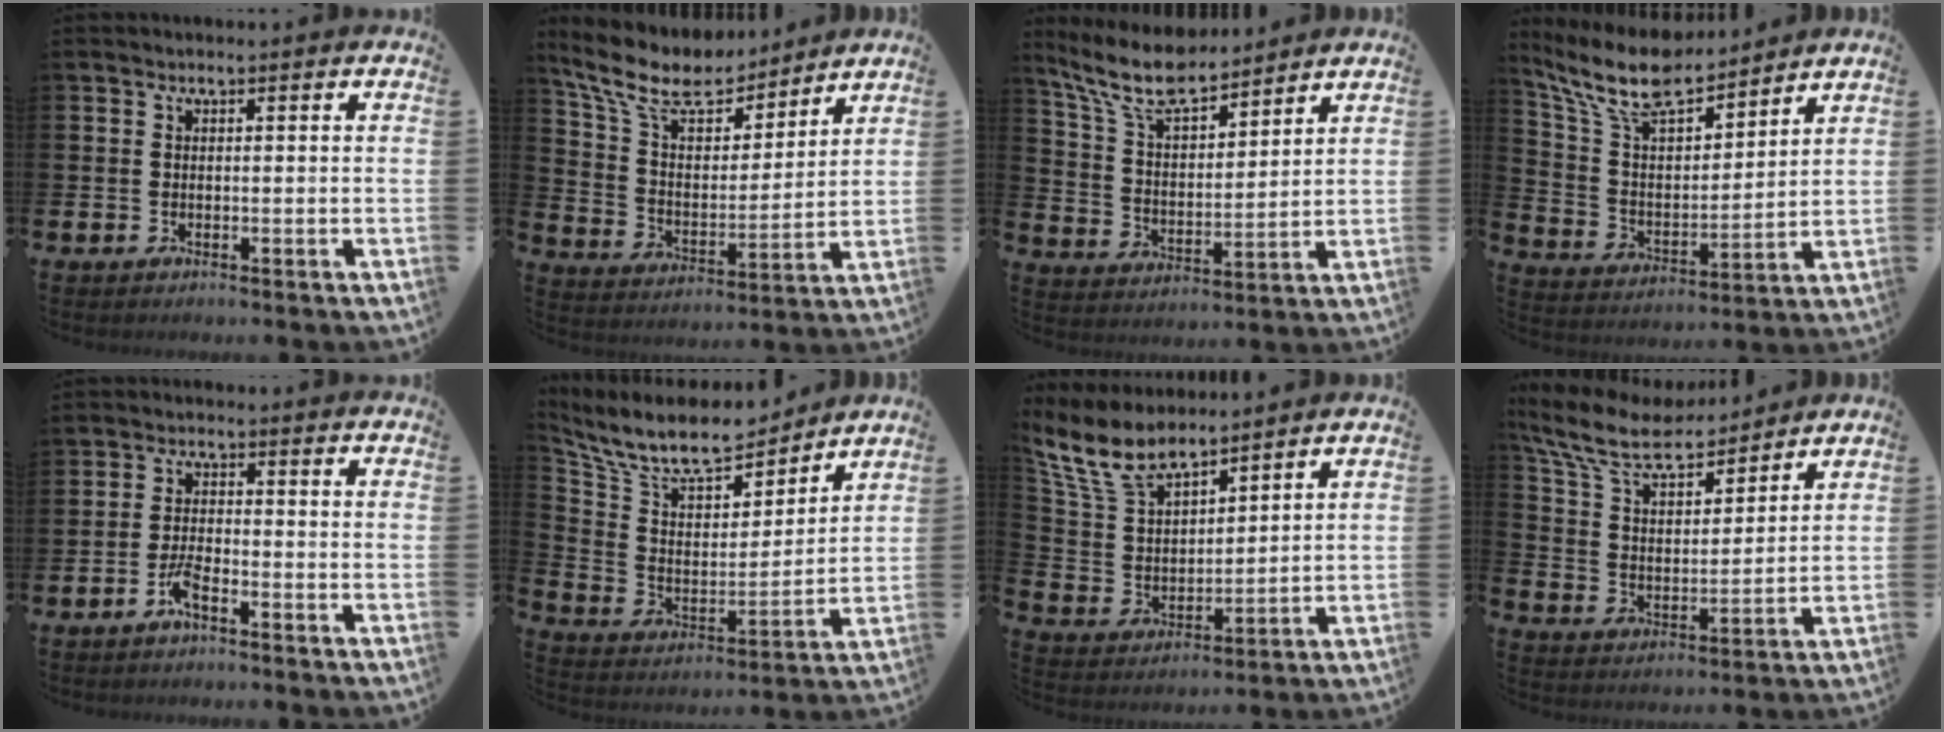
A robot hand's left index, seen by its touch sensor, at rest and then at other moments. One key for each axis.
{"total": 10.9, "fx": 9.3, "fy": 4.1, "fz": 4.0, "tx": -0.122, "ty": -0.055, "tz": 0.166}
{"total": 9.0, "fx": 8.0, "fy": 2.0, "fz": 3.7, "tx": -0.106, "ty": -0.034, "tz": 0.146}
{"total": 10.5, "fx": 9.4, "fy": 2.6, "fz": 4.0, "tx": -0.125, "ty": -0.053, "tz": 0.168}
{"total": 3.0, "fx": -2.0, "fy": 0.6, "fz": 2.1, "tx": -0.049, "ty": 0.005, "tz": -0.038}
{"total": 10.5, "fx": 9.6, "fy": 3.1, "fz": 3.0, "tx": -0.104, "ty": -0.065, "tz": 0.168}
{"total": 9.0, "fx": 7.8, "fy": 2.9, "fz": 3.3, "tx": -0.102, "ty": -0.032, "tz": 0.145}
{"total": 10.0, "fx": 8.7, "fy": 3.0, "fz": 3.9, "tx": -0.121, "ty": -0.049, "tz": 0.155}